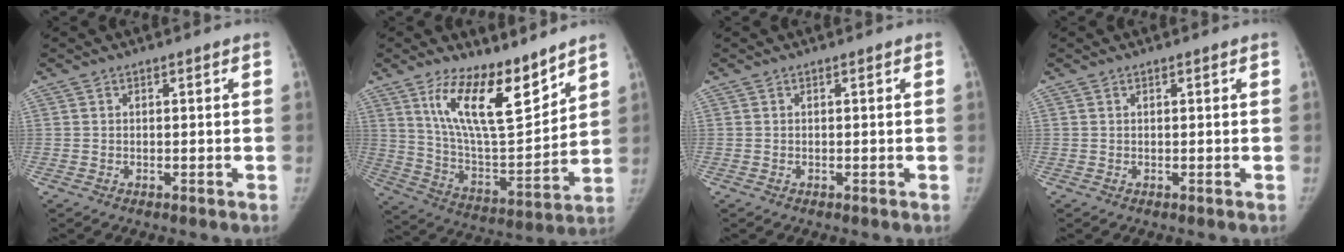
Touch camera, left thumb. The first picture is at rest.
{"total": 17.2, "force": [11.5, 5.7, 11.4], "torque": [-0.157, -0.082, 0.216]}
{"total": 0.0}
{"total": 0.0}